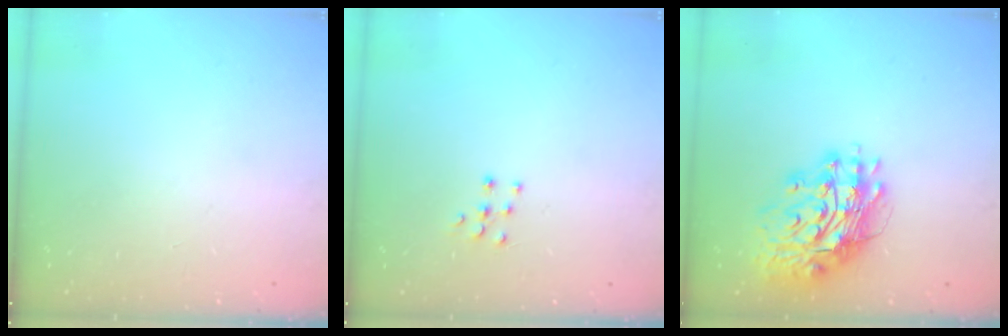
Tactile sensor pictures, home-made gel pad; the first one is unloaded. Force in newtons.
{"total": 5.3, "press": 5.2, "slide": 0.4}
{"total": 16.0, "press": 15.9, "slide": 2.1}